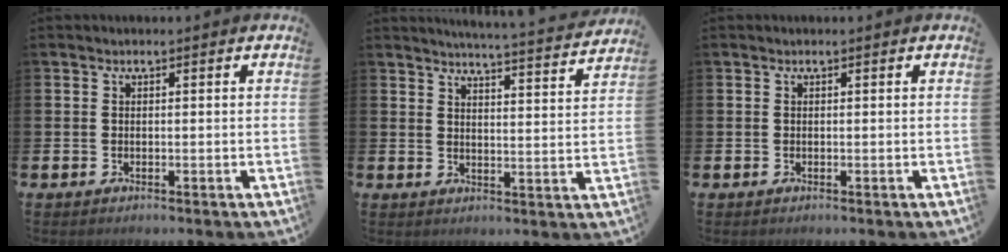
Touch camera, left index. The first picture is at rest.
{"total": 4.9, "force": [4.8, -0.7, 0.6], "torque": [-0.012, -0.042, 0.079]}
{"total": 0.0}